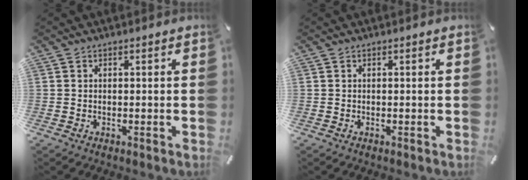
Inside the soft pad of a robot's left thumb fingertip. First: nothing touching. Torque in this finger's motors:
{"motor_torque": [0.01, 0.01, -0.02, 0.01, 0.00]}